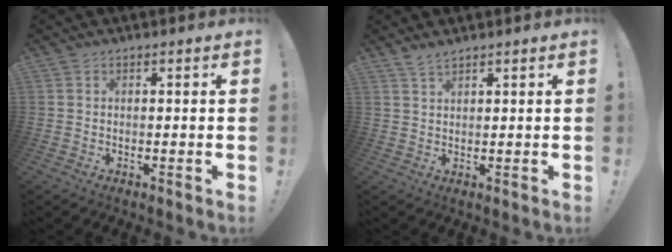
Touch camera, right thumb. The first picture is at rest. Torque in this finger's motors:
{"motor_torque": [-0.05, 0.04, 0.29, 0.12, 0.00]}